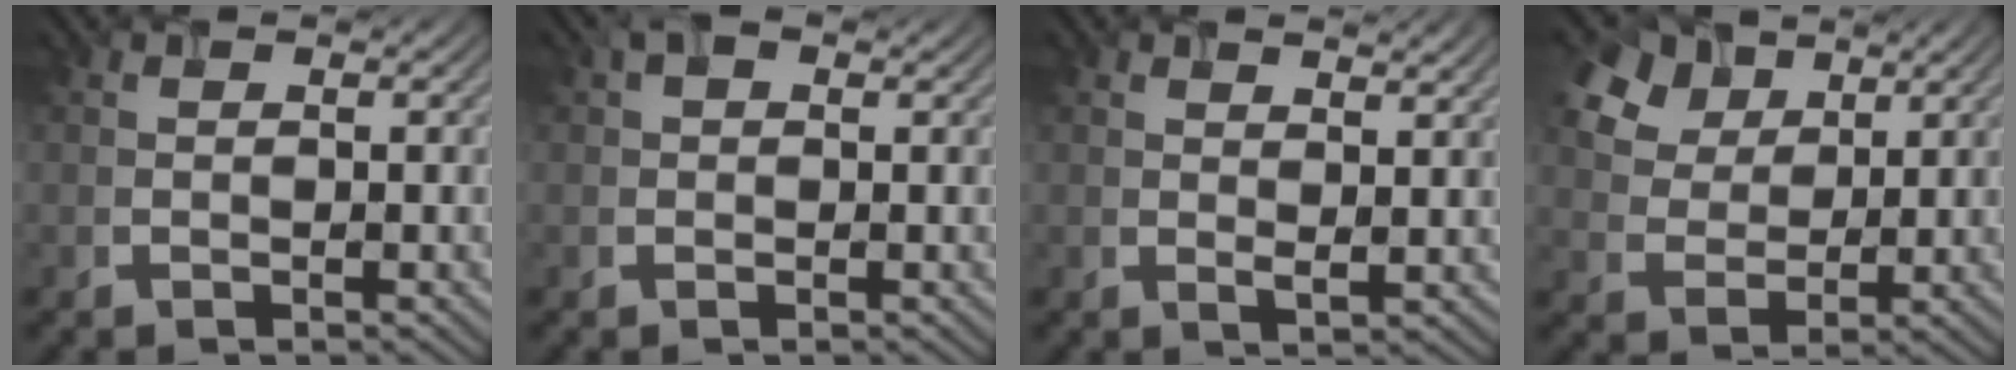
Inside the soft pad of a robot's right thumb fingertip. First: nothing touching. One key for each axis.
{"total": 2.2, "fx": 0.7, "fy": 1.4, "fz": 1.5, "tx": -0.026, "ty": 0.009, "tz": 0.012}
{"total": 2.3, "fx": 1.8, "fy": 0.4, "fz": 1.4, "tx": -0.023, "ty": -0.003, "tz": 0.035}
{"total": 8.0, "fx": 4.5, "fy": 5.2, "fz": 4.1, "tx": -0.106, "ty": 0.015, "tz": 0.087}